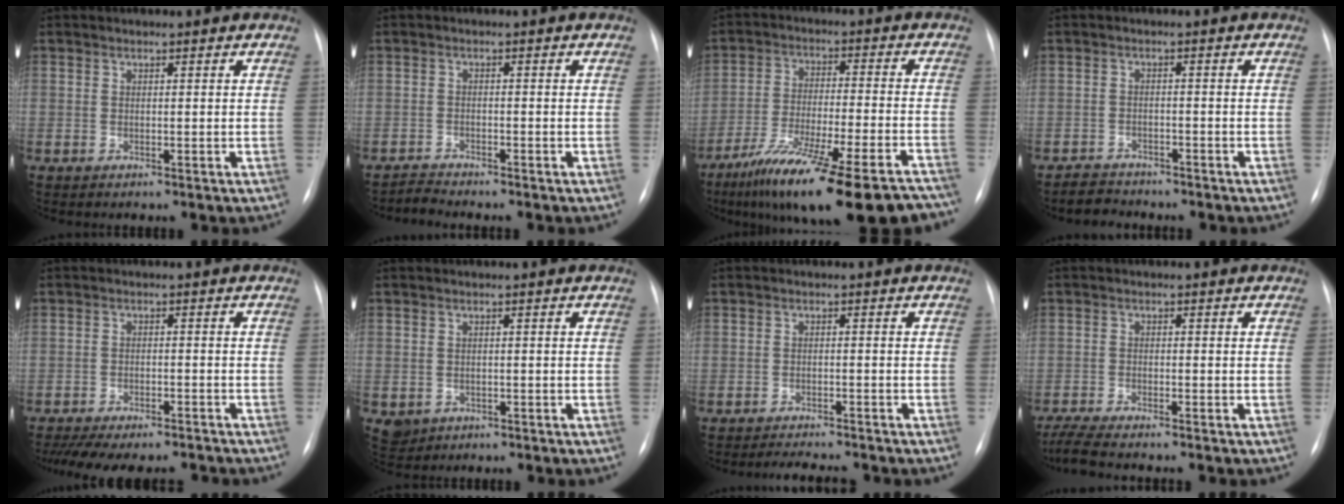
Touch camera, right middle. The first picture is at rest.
{"total": 1.8, "force": [-1.7, -0.1, -0.5], "torque": [0.010, -0.010, -0.032]}
{"total": 23.5, "force": [-18.5, 2.7, 14.3], "torque": [-0.179, -0.019, -0.282]}
{"total": 3.3, "force": [-3.0, 1.2, -0.2], "torque": [-0.003, -0.005, -0.053]}
{"total": 13.9, "force": [-12.3, 3.5, 5.4], "torque": [-0.116, -0.006, -0.165]}
{"total": 2.4, "force": [-0.9, 2.2, 0.6], "torque": [-0.009, 0.002, -0.003]}
{"total": 4.5, "force": [-4.2, 0.8, 1.5], "torque": [-0.021, -0.008, -0.061]}
{"total": 6.0, "force": [-5.3, 0.2, 2.8], "torque": [-0.052, -0.014, -0.090]}